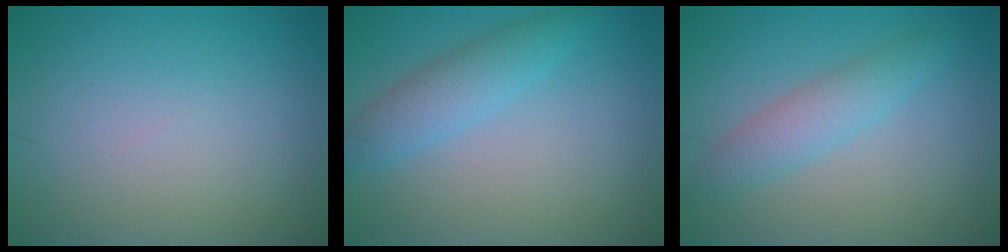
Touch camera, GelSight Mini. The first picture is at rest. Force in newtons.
{"total": 3.0, "press": 3.0, "slide": 0.1}
{"total": 2.8, "press": 2.8, "slide": 0.0}